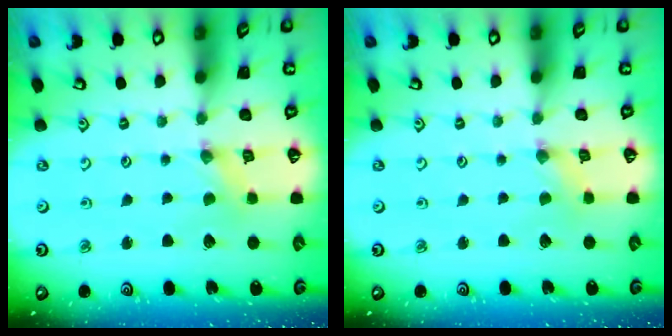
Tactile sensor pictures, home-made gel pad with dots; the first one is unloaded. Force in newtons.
{"total": 1.4, "press": 1.3, "slide": 0.3}